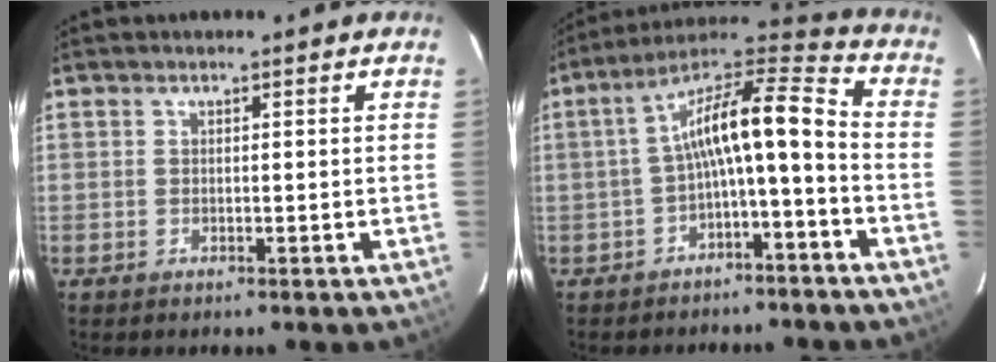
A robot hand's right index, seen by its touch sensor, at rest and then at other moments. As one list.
[{"total": 12.0, "force": [-2.2, 1.9, 11.6], "torque": [-0.191, 0.050, -0.036]}]